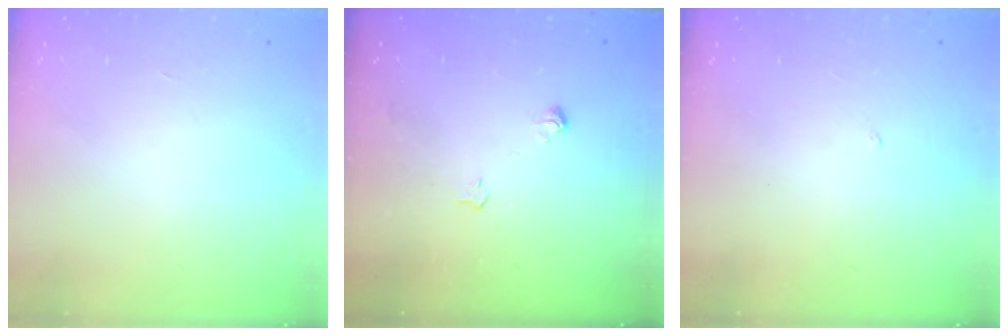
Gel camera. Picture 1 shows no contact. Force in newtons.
{"total": 4.2, "press": 4.2, "slide": 0.7}
{"total": 1.9, "press": 1.9, "slide": 0.4}